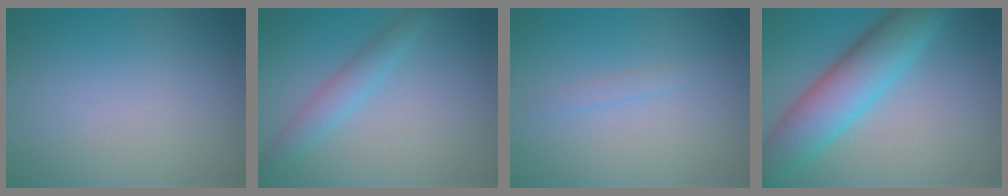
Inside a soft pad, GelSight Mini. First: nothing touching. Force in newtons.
{"total": 2.2, "press": 2.2, "slide": 0.1}
{"total": 0.7, "press": 0.7, "slide": 0.1}
{"total": 7.5, "press": 7.5, "slide": 0.2}